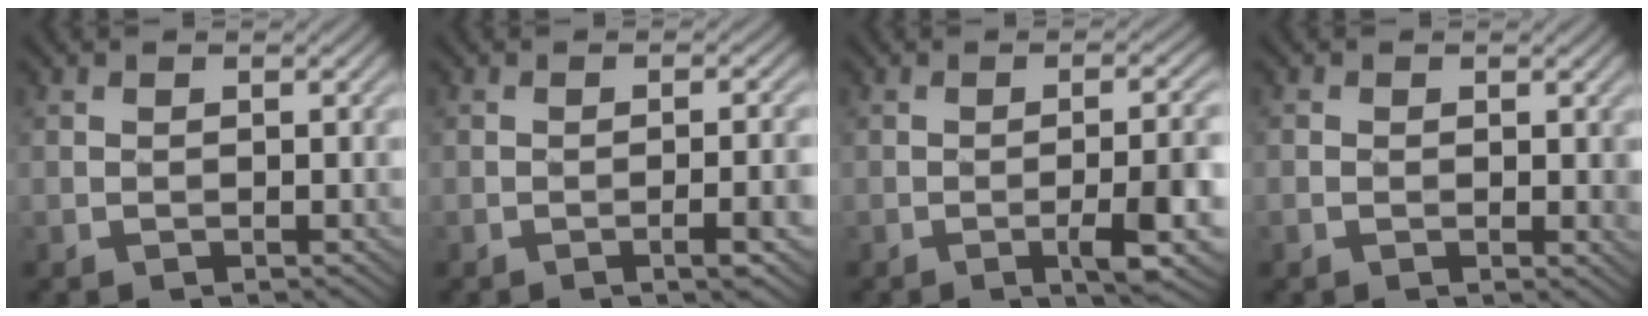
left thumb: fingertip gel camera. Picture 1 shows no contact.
{"total": 3.5, "force": [-1.7, 0.2, 3.1], "torque": [-0.048, 0.009, -0.026]}
{"total": 7.2, "force": [-3.0, 0.9, 6.4], "torque": [-0.101, 0.007, -0.040]}
{"total": 2.8, "force": [-0.1, 1.7, 2.2], "torque": [-0.034, -0.006, 0.000]}